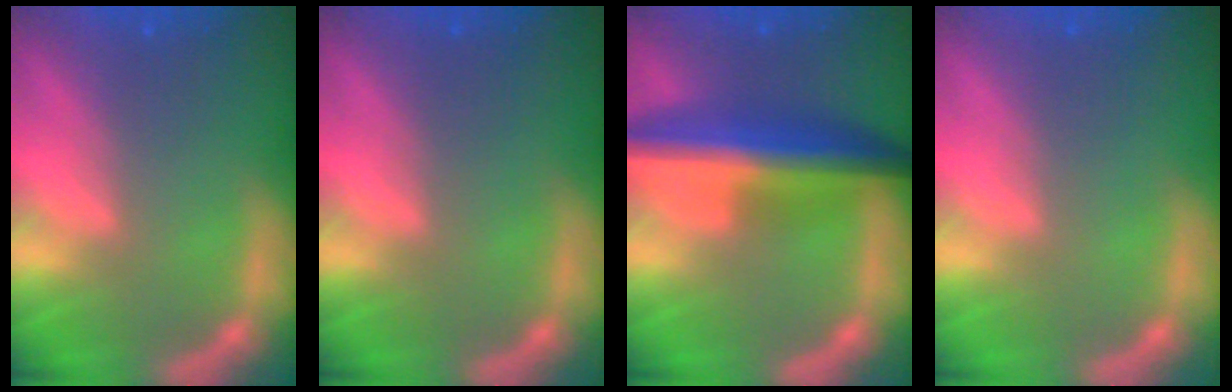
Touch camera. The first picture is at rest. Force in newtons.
{"total": 0.0}
{"total": 8.5}
{"total": 0.0}